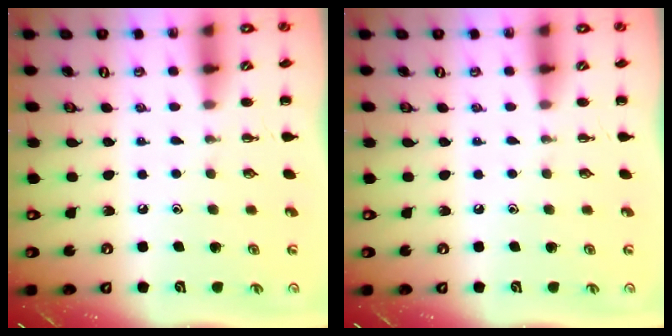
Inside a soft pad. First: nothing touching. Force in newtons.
{"total": 0.0}